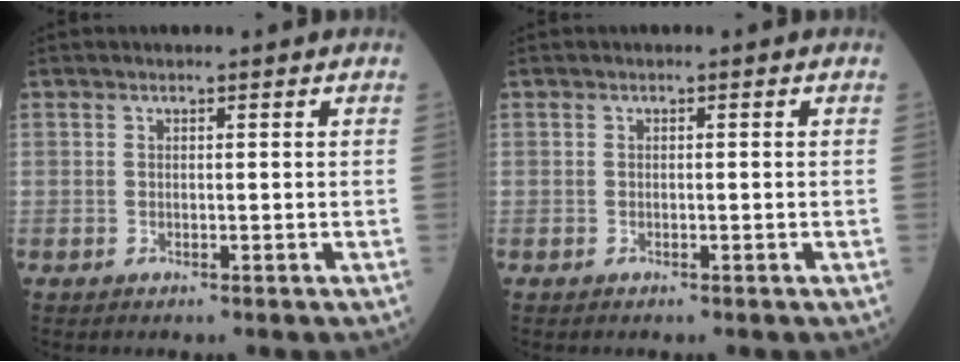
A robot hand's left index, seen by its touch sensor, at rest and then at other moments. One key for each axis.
{"total": 0.0}